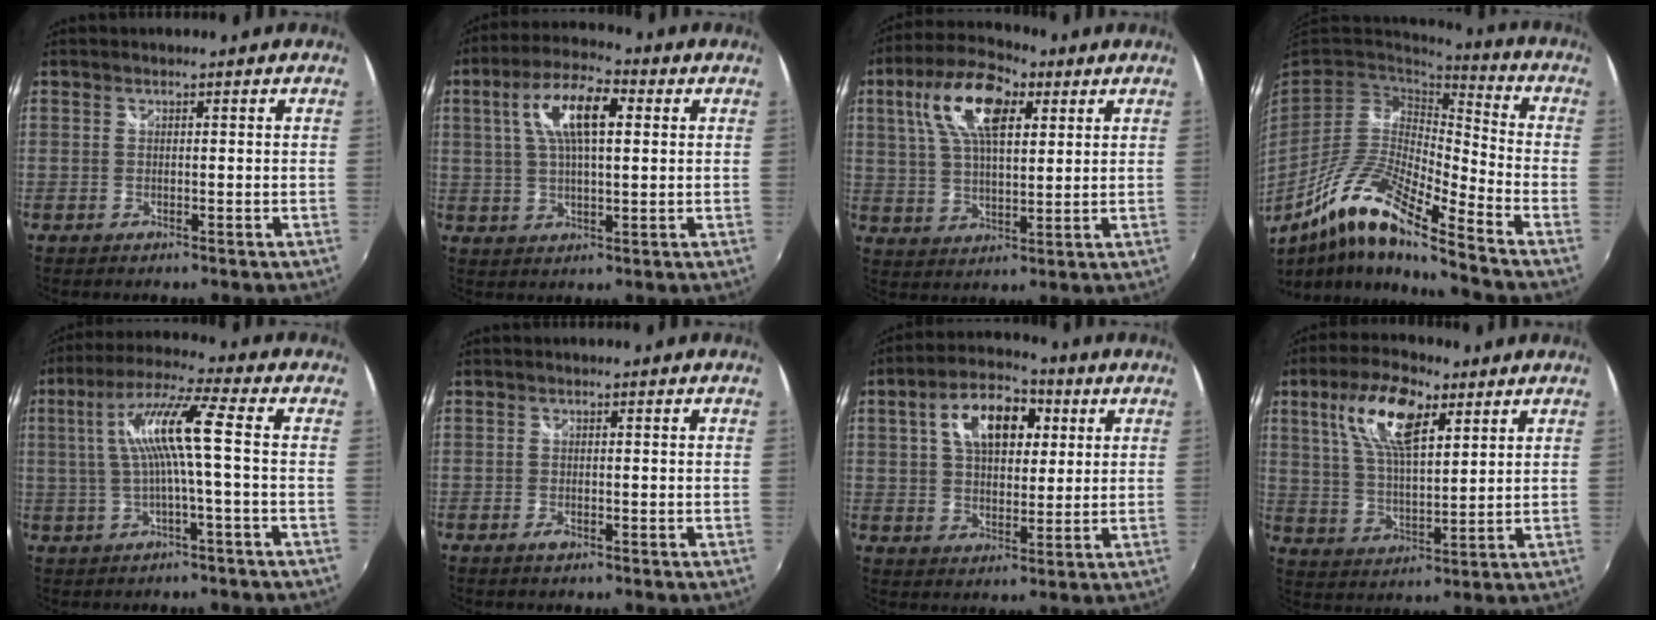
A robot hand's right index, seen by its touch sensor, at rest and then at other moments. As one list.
[{"total": 11.0, "force": [3.1, 4.0, 9.8], "torque": [-0.183, 0.023, 0.053]}, {"total": 13.9, "force": [5.5, 6.3, 11.1], "torque": [-0.211, 0.029, 0.097]}, {"total": 16.4, "force": [-10.4, 2.7, 12.5], "torque": [-0.232, -0.023, -0.209]}, {"total": 10.1, "force": [0.2, -0.2, 10.1], "torque": [-0.195, 0.012, 0.009]}, {"total": 1.3, "force": [-0.7, 0.7, 0.9], "torque": [-0.016, -0.001, -0.011]}, {"total": 12.7, "force": [4.3, 7.3, 9.5], "torque": [-0.162, 0.034, 0.068]}, {"total": 12.7, "force": [6.0, 4.9, 10.0], "torque": [-0.193, 0.018, 0.114]}]